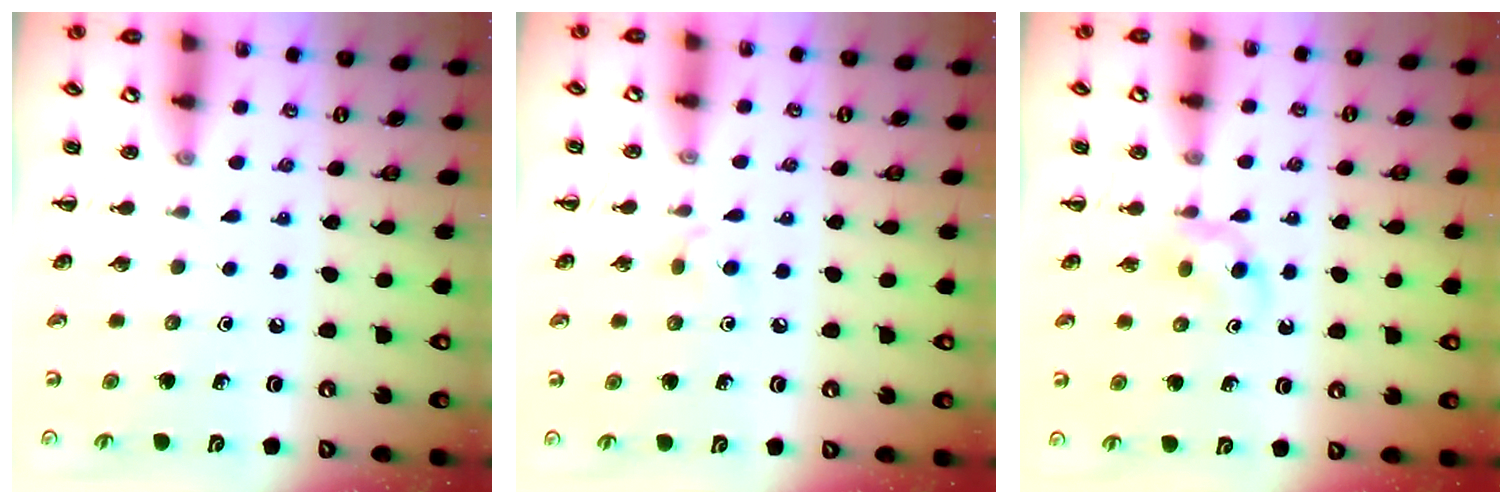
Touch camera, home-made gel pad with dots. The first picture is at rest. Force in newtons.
{"total": 4.2, "press": 4.0, "slide": 1.3}
{"total": 2.5, "press": 2.3, "slide": 1.1}